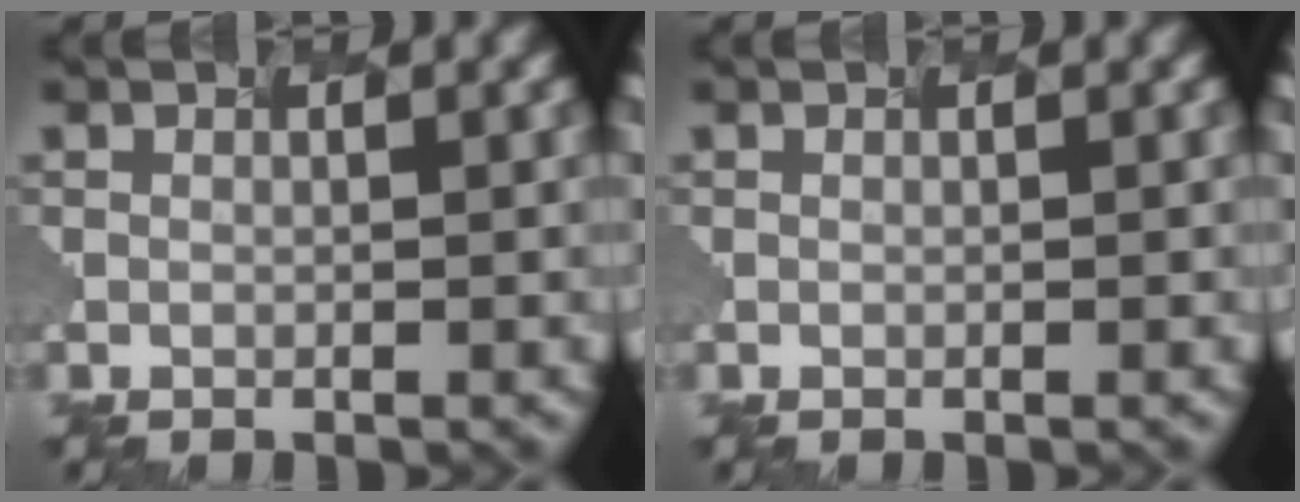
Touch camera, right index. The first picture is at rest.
{"total": 0.0}